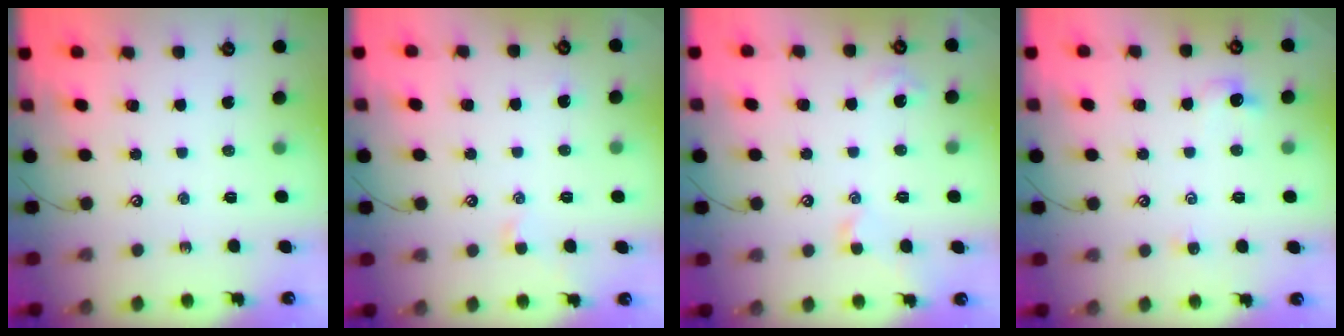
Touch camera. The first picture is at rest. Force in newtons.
{"total": 0.5, "press": 0.3, "slide": 0.4}
{"total": 3.8, "press": 3.7, "slide": 0.8}
{"total": 1.6, "press": 1.5, "slide": 0.4}